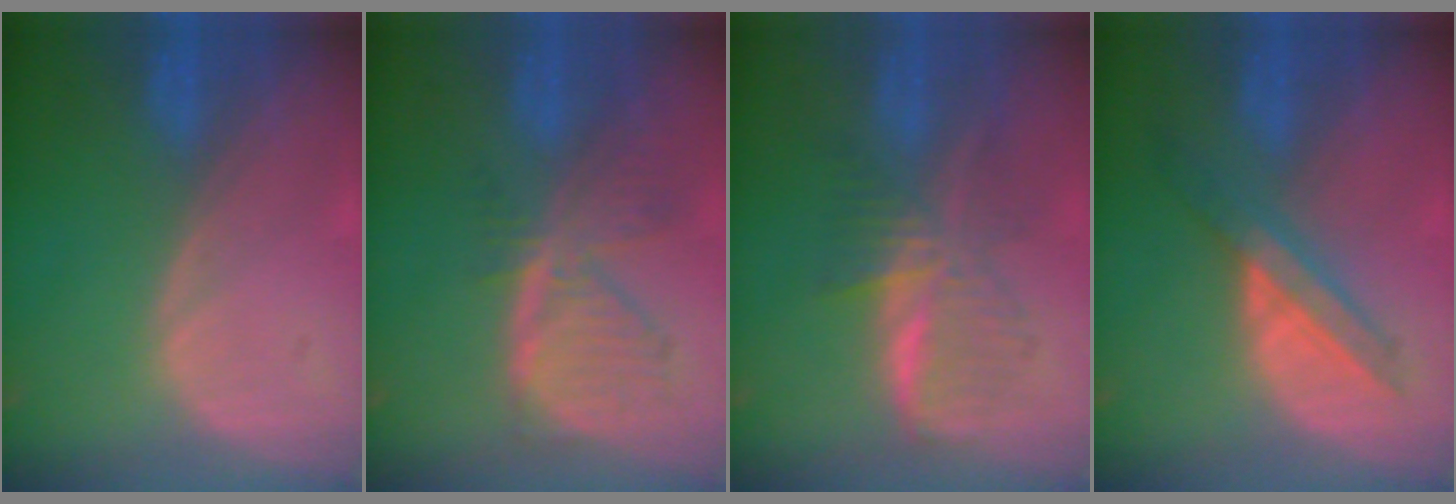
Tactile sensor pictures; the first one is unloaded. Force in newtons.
{"total": 8.0, "press": 7.0, "slide": 3.9}
{"total": 6.6, "press": 6.6, "slide": 0.0}
{"total": 5.9, "press": 5.7, "slide": 1.5}